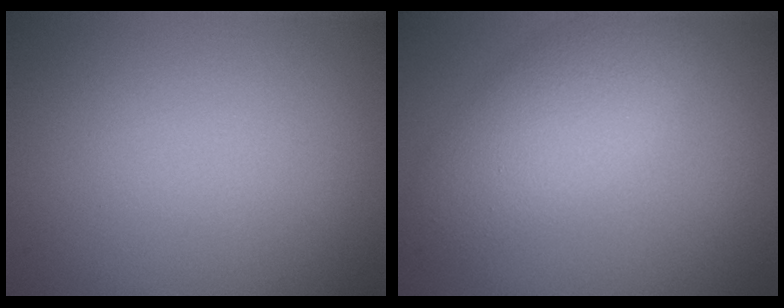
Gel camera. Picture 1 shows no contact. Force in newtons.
{"total": 4.9, "press": 4.9, "slide": 0.4}